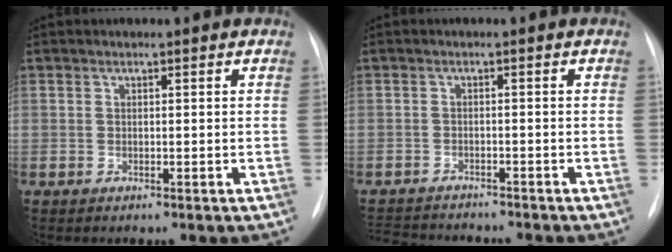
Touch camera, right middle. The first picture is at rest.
{"total": 9.1, "force": [-8.6, 1.7, 2.6], "torque": [-0.047, 0.001, -0.123]}